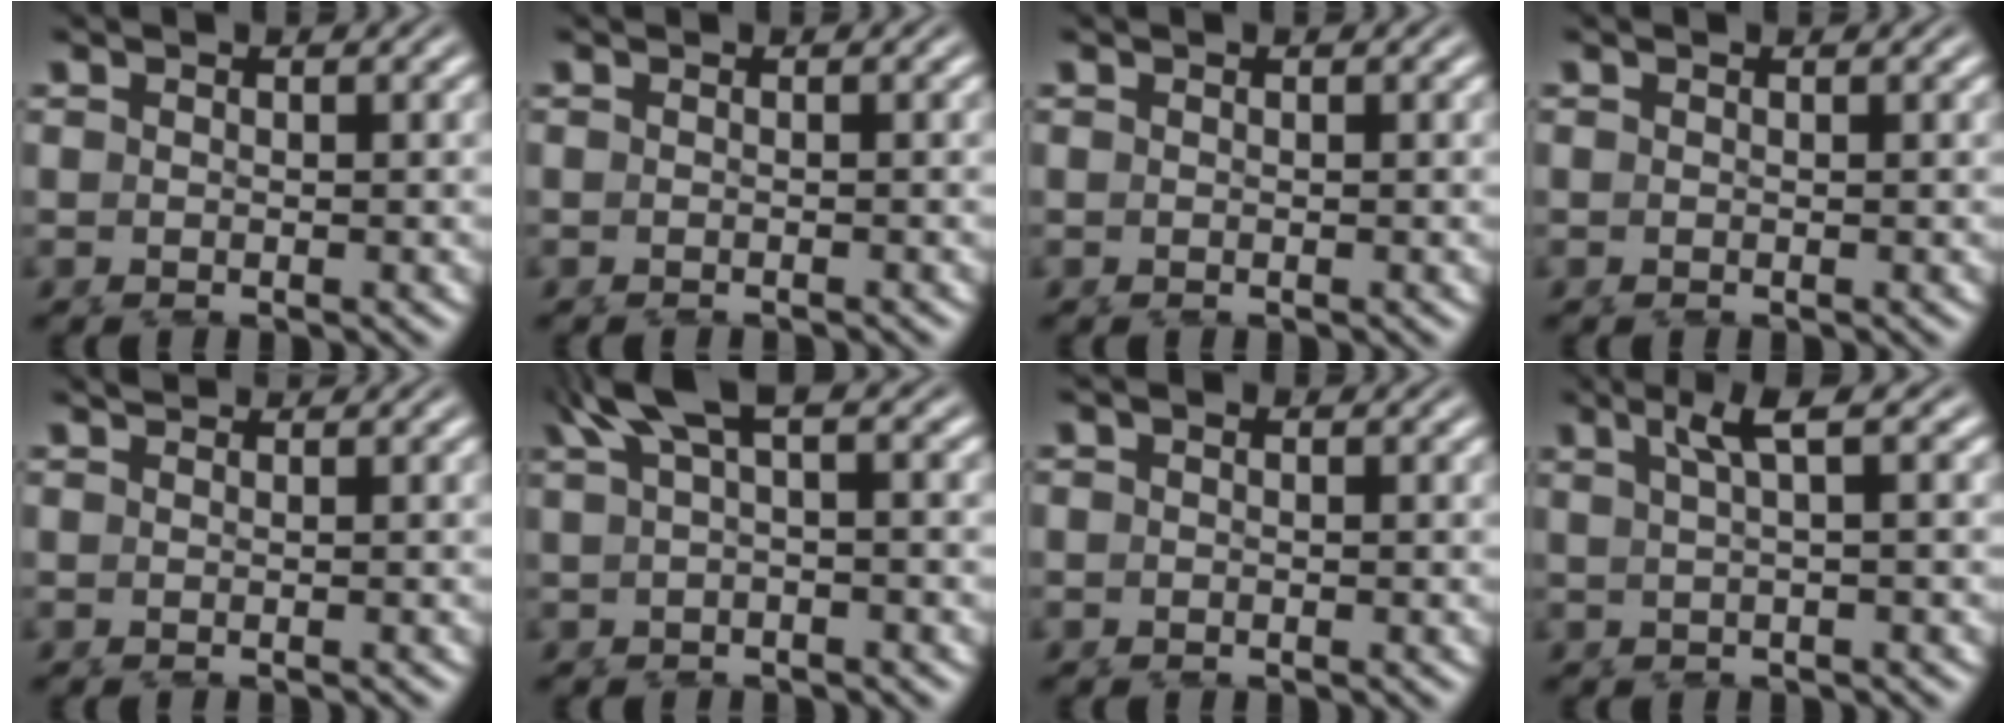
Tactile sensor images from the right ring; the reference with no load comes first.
{"total": 0.7, "force": [-0.7, -0.1, 0.0], "torque": [-0.002, -0.002, -0.013]}
{"total": 0.0}
{"total": 0.0}
{"total": 0.5, "force": [0.2, -0.5, -0.1], "torque": [0.008, -0.003, 0.006]}
{"total": 4.0, "force": [1.6, 1.5, 3.3], "torque": [-0.069, 0.006, 0.026]}
{"total": 0.8, "force": [-0.1, 0.6, 0.5], "torque": [-0.013, 0.000, -0.004]}
{"total": 2.8, "force": [1.3, 0.2, 2.4], "torque": [-0.028, 0.014, 0.018]}